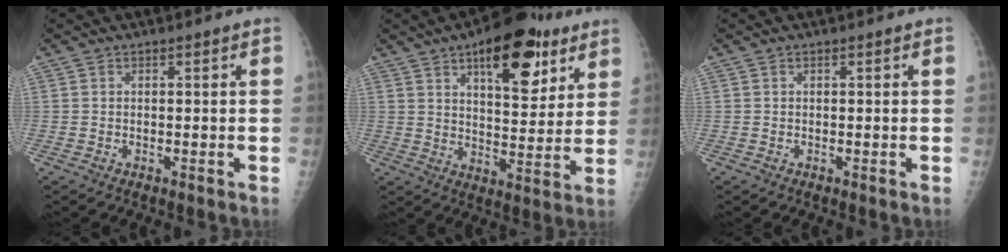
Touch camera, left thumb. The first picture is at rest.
{"total": 17.2, "force": [9.2, 7.5, 12.4], "torque": [-0.130, -0.034, 0.135]}
{"total": 0.0}